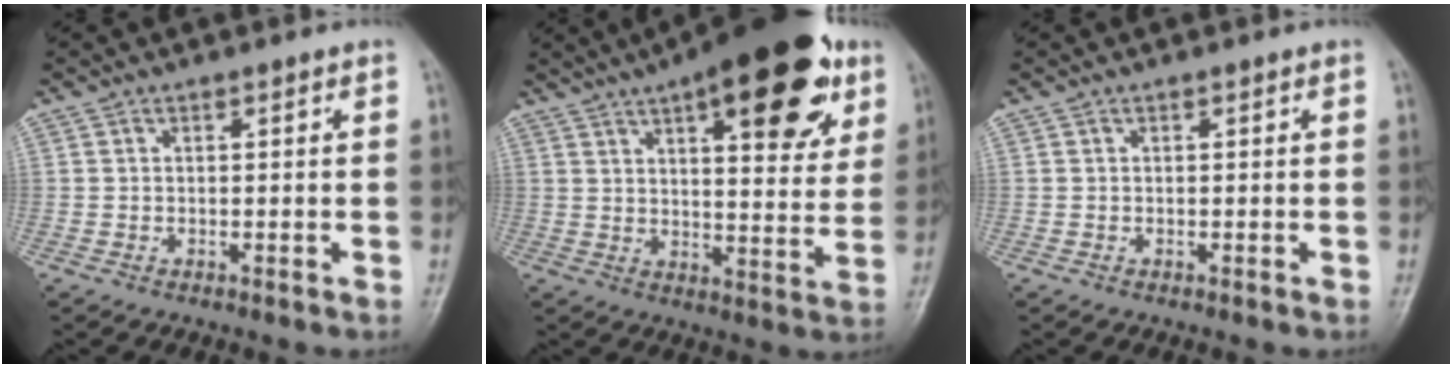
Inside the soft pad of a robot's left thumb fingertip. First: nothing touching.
{"total": 23.7, "force": [12.4, 8.7, 18.2], "torque": [-0.225, -0.020, 0.174]}
{"total": 0.0}